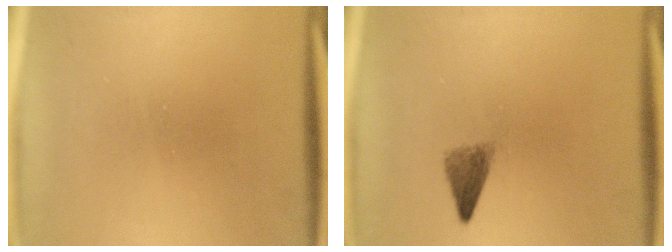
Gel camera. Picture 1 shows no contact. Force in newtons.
{"total": 2.5}